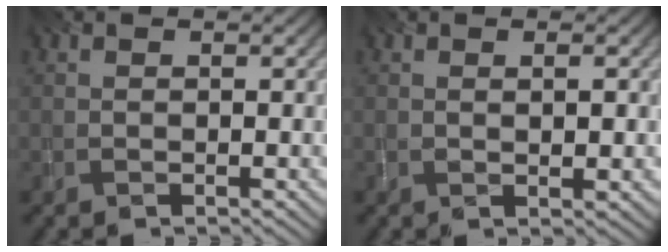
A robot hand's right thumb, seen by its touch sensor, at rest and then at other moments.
{"total": 1.0, "force": [0.3, 0.2, 0.9], "torque": [-0.016, -0.004, 0.007]}